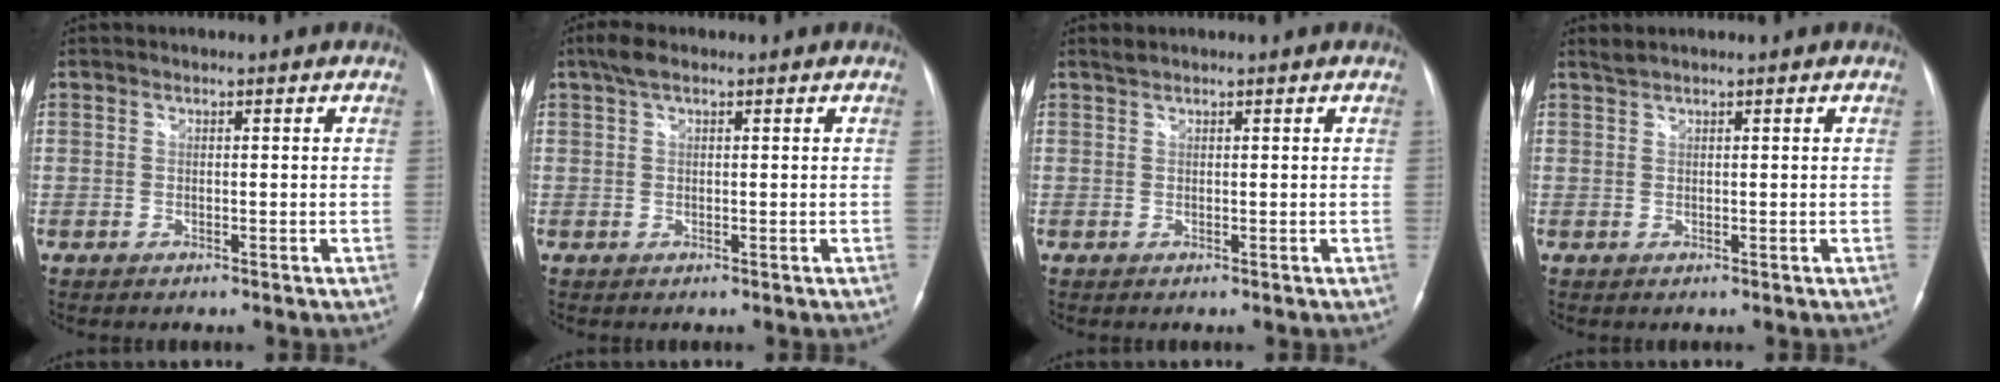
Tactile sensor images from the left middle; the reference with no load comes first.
{"total": 2.8, "force": [1.8, 0.9, 1.9], "torque": [-0.044, 0.018, 0.036]}
{"total": 0.8, "force": [0.7, -0.1, 0.2], "torque": [-0.010, 0.005, 0.019]}
{"total": 0.9, "force": [0.9, -0.2, 0.2], "torque": [-0.011, 0.007, 0.024]}